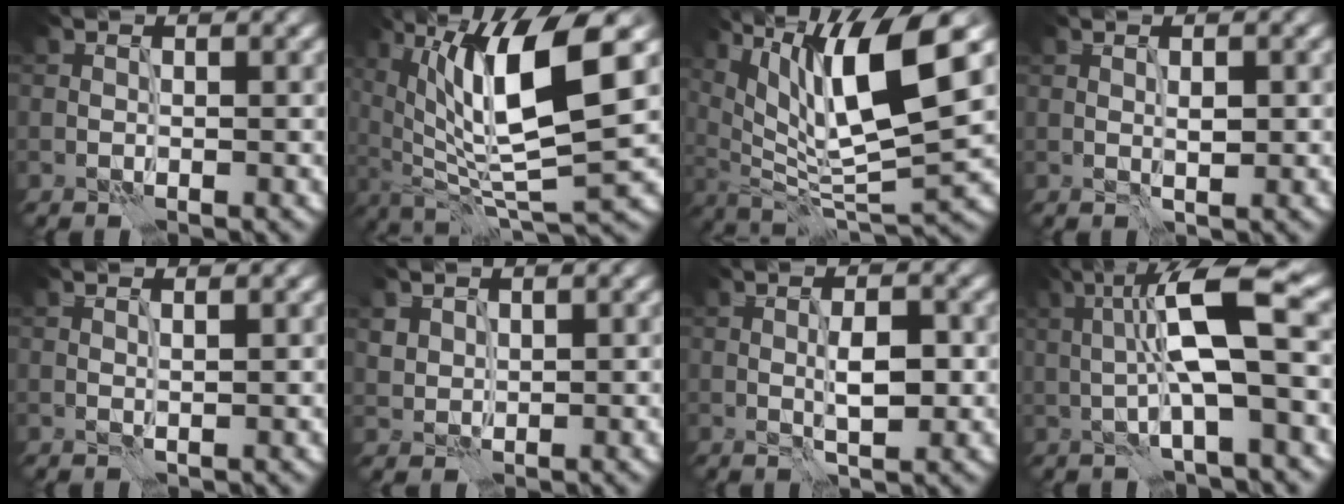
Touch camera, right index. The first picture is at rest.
{"total": 10.9, "force": [3.2, 2.7, 10.1], "torque": [-0.178, 0.002, 0.063]}
{"total": 11.5, "force": [4.7, 2.6, 10.2], "torque": [-0.176, 0.004, 0.090]}
{"total": 1.1, "force": [0.1, 0.2, 1.1], "torque": [-0.020, 0.001, 0.005]}
{"total": 0.6, "force": [0.4, -0.3, 0.4], "torque": [-0.007, 0.001, 0.007]}
{"total": 1.6, "force": [1.2, 1.0, 0.4], "torque": [-0.013, -0.002, 0.026]}
{"total": 2.9, "force": [0.0, 0.7, 2.8], "torque": [-0.048, 0.001, 0.001]}
{"total": 7.5, "force": [0.7, 1.1, 7.4], "torque": [-0.127, 0.015, 0.006]}